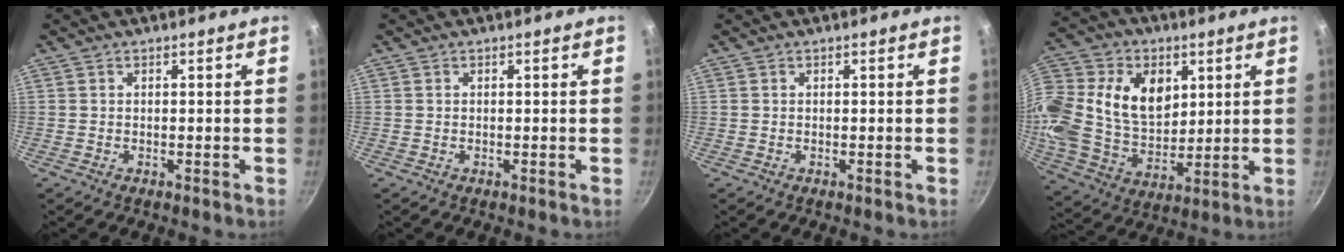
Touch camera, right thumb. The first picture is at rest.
{"total": 0.0}
{"total": 0.0}
{"total": 26.3, "force": [7.2, 19.2, 16.4], "torque": [-0.358, 0.017, 0.132]}